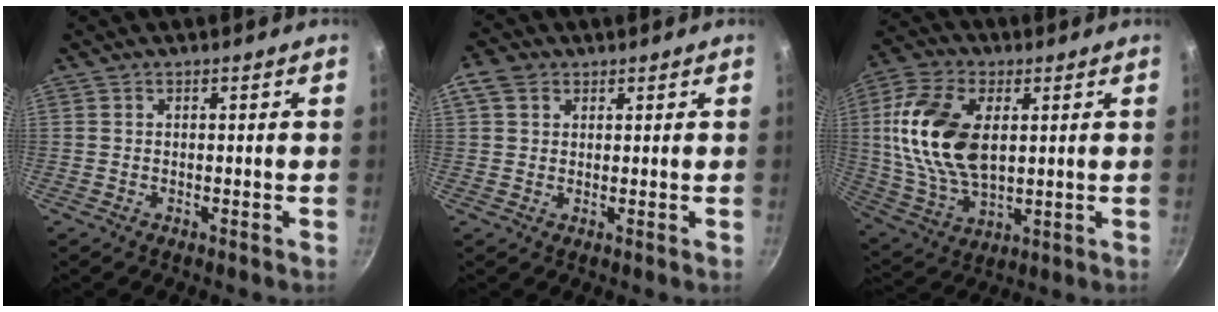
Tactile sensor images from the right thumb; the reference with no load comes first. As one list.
[{"total": 4.2, "force": [1.8, 3.1, 2.1], "torque": [-0.033, 0.001, 0.026]}, {"total": 18.1, "force": [3.2, 10.6, 14.3], "torque": [-0.267, -0.004, 0.065]}]